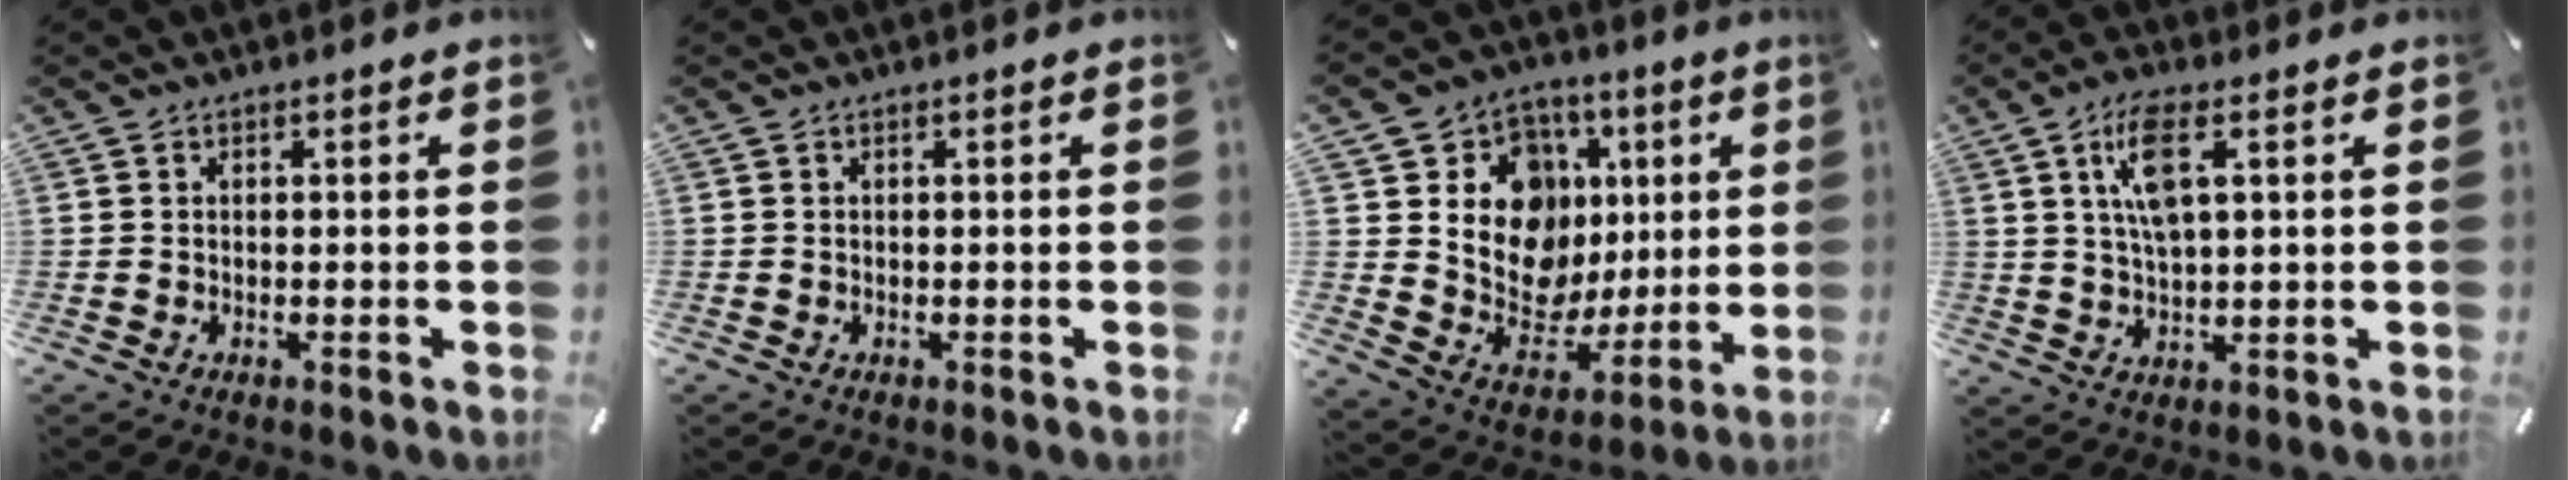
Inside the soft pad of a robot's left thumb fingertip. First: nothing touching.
{"total": 0.0}
{"total": 15.1, "force": [3.0, 13.4, 6.1], "torque": [-0.077, -0.028, 0.072]}
{"total": 8.8, "force": [3.3, 3.3, 7.4], "torque": [-0.150, 0.001, 0.054]}